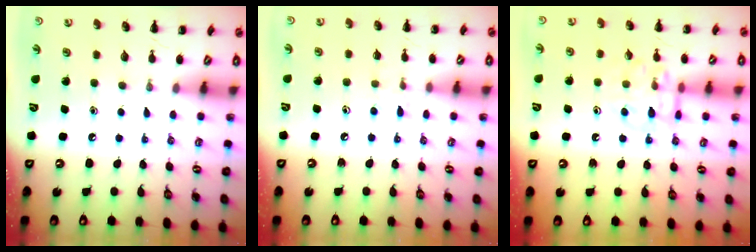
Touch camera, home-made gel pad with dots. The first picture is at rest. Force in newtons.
{"total": 6.3, "press": 5.9, "slide": 2.2}
{"total": 11.2, "press": 11.1, "slide": 0.9}